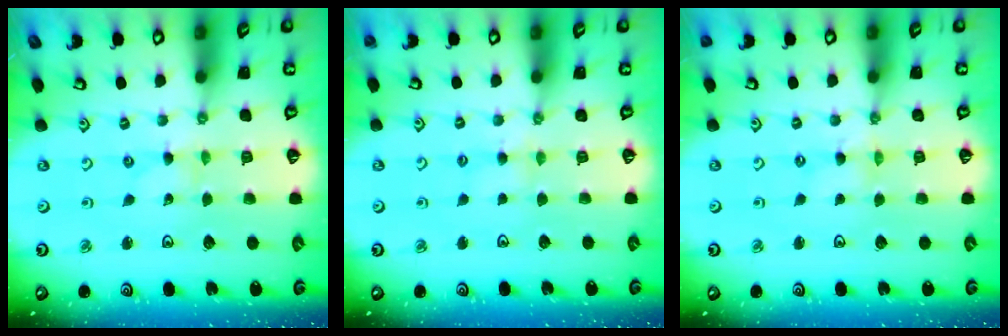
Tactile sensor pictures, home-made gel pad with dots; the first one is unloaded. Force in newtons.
{"total": 3.7, "press": 3.7, "slide": 0.5}
{"total": 0.0}